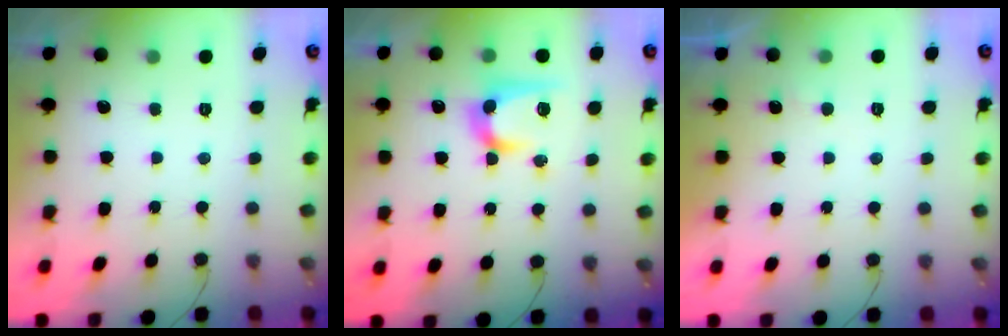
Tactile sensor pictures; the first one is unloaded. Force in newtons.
{"total": 12.5, "press": 12.5, "slide": 0.7}
{"total": 3.9, "press": 3.9, "slide": 0.4}